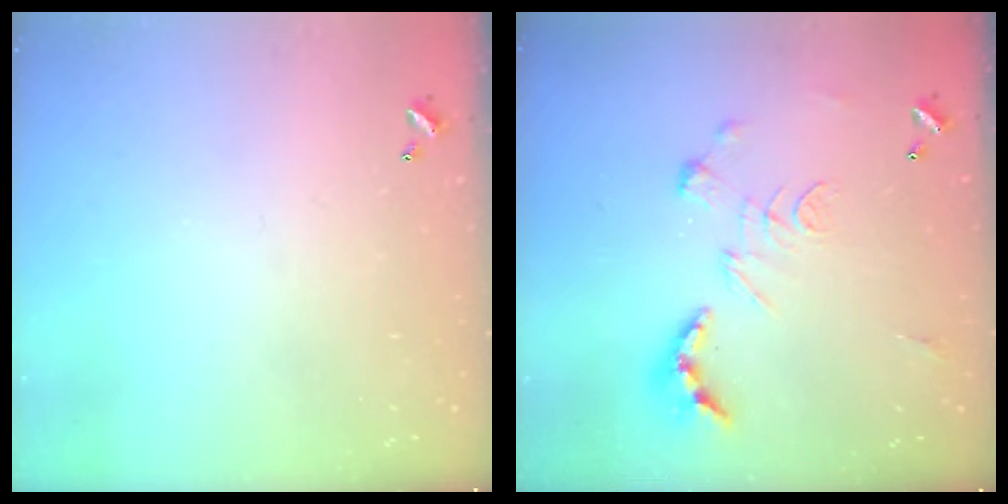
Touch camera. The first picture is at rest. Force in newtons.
{"total": 2.6, "press": 2.1, "slide": 1.5}